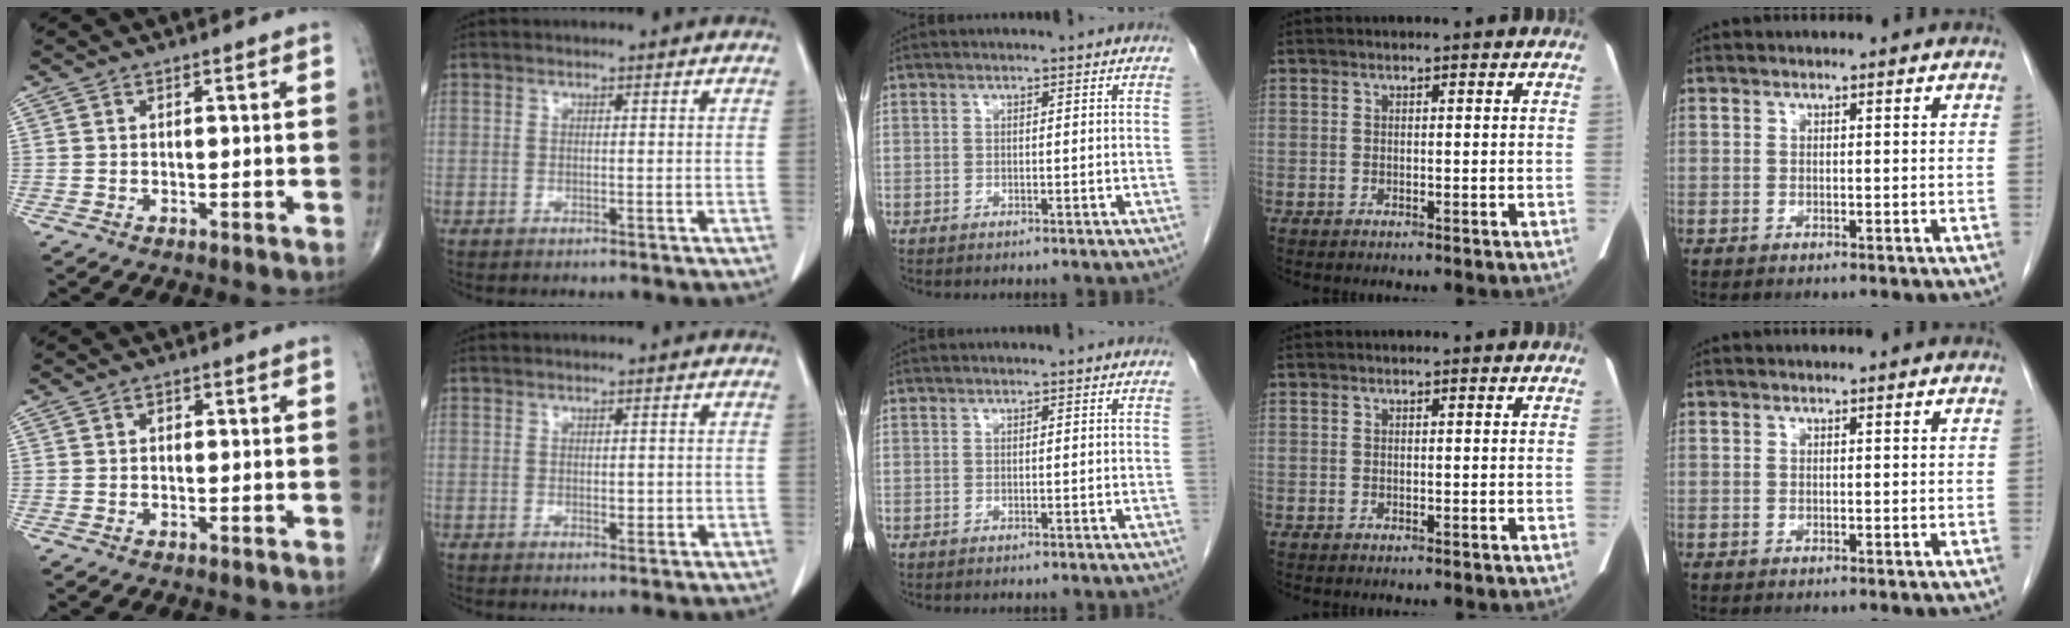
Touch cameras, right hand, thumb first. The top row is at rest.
{"thumb": {"total": 1.1, "force": [0.1, 0.8, 0.8], "torque": [-0.006, 0.003, -0.001]}, "index": {"total": 1.5, "force": [-0.1, 0.9, 1.3], "torque": [-0.016, 0.000, 0.003]}}